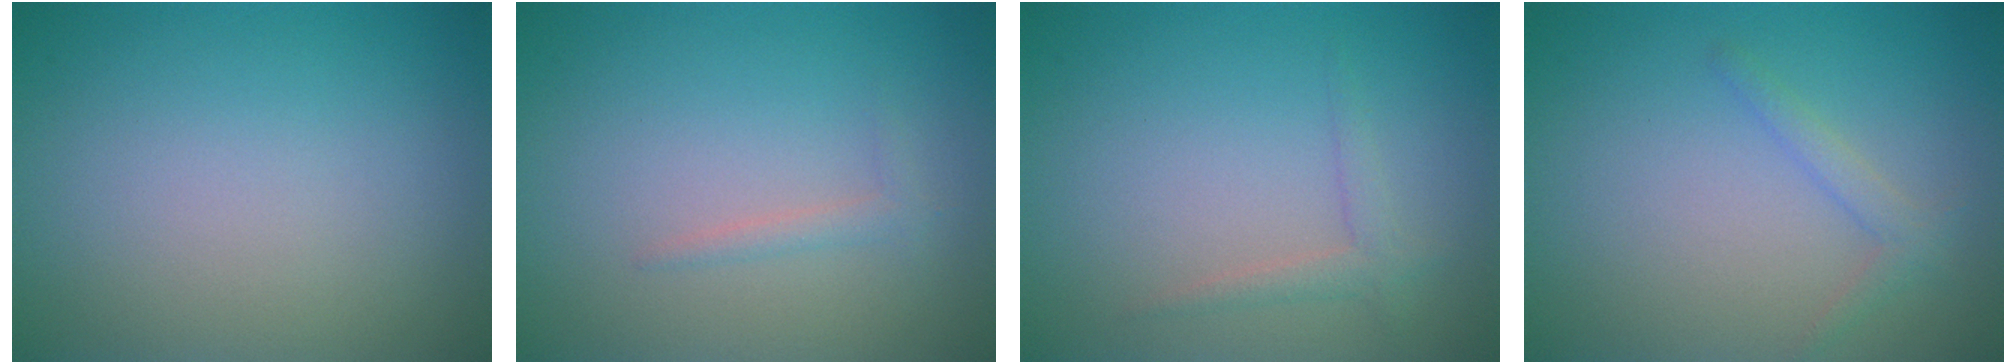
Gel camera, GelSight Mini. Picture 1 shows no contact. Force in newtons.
{"total": 1.0, "press": 1.0, "slide": 0.1}
{"total": 1.4, "press": 1.4, "slide": 0.1}
{"total": 1.4, "press": 1.4, "slide": 0.1}